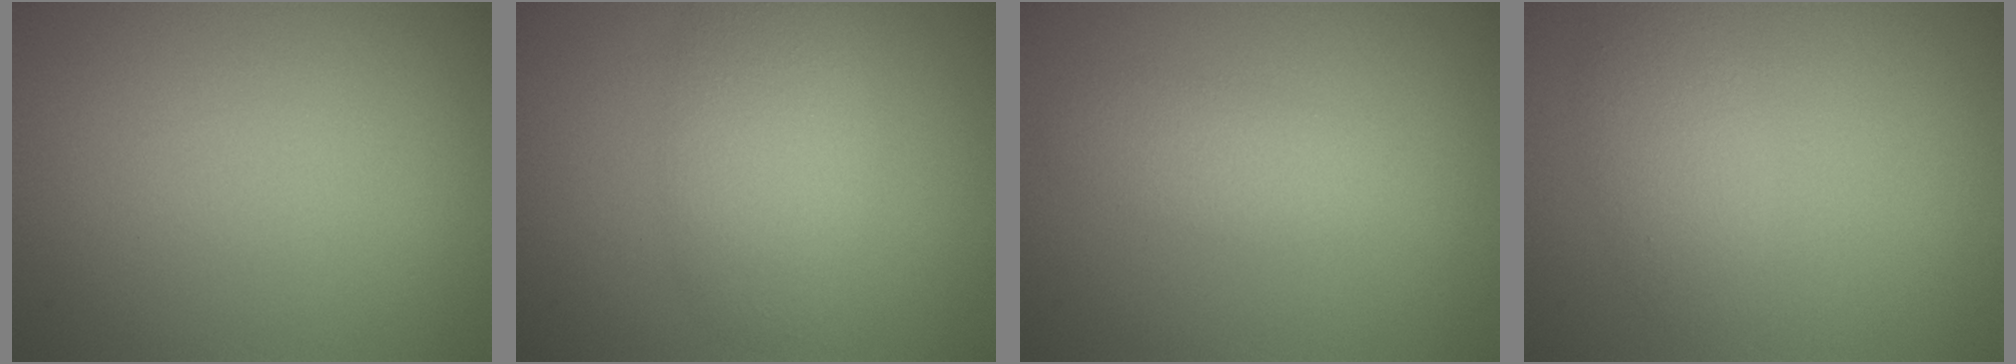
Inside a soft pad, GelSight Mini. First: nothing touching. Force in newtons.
{"total": 4.2, "press": 4.2, "slide": 0.2}
{"total": 2.0, "press": 2.0, "slide": 0.1}
{"total": 2.4, "press": 2.4, "slide": 0.1}